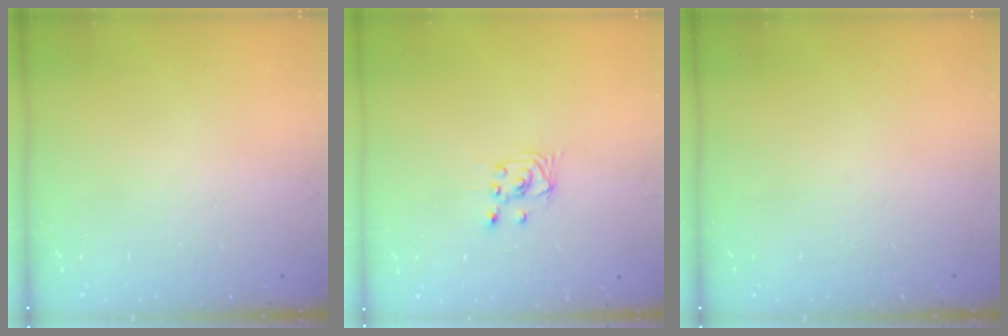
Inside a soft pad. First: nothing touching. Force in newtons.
{"total": 2.5, "press": 2.5, "slide": 0.2}
{"total": 0.0}